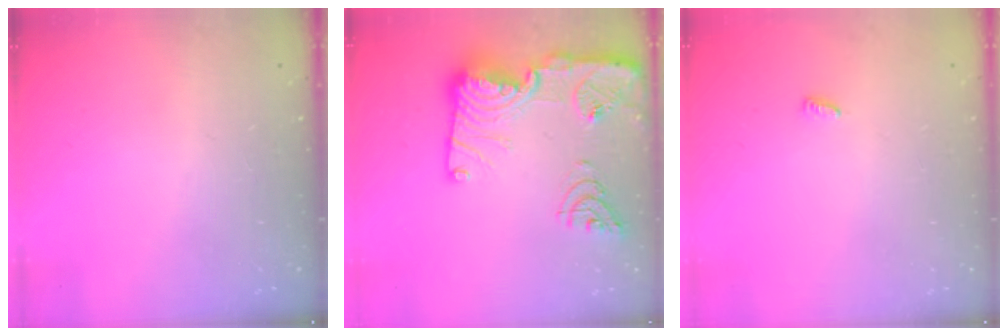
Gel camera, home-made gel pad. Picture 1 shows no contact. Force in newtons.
{"total": 24.5, "press": 23.7, "slide": 6.1}
{"total": 3.5, "press": 3.4, "slide": 0.6}